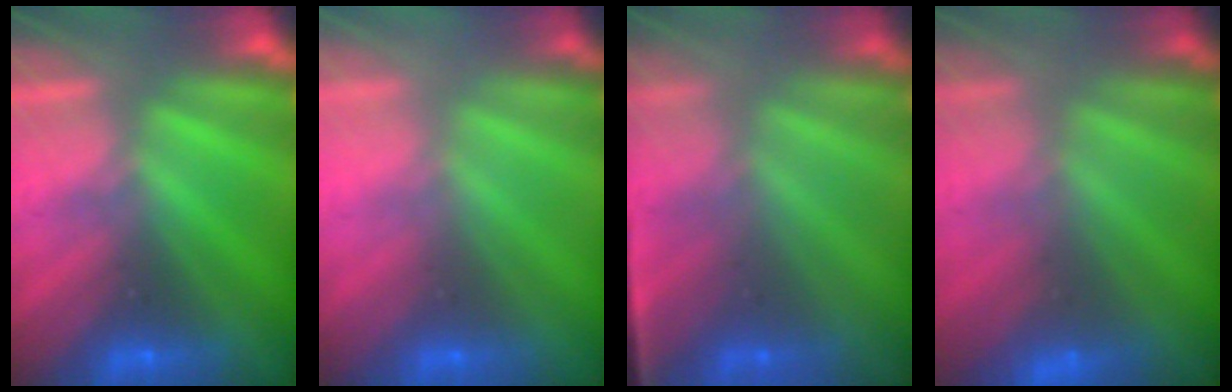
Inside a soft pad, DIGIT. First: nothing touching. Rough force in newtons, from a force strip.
{"total": 2.7}
{"total": 1.1}
{"total": 2.9}